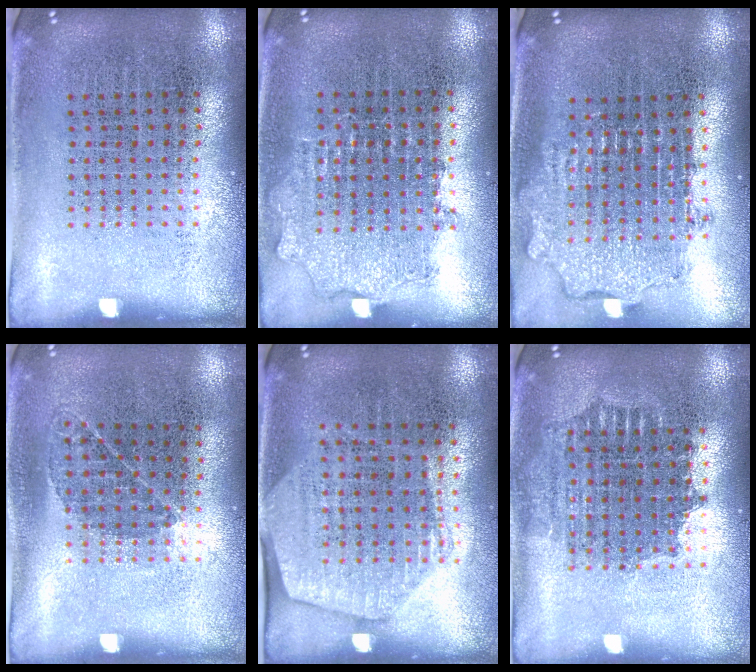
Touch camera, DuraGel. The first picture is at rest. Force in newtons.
{"total": 0.9, "press": 0.8, "slide": 0.2}
{"total": 1.9, "press": 1.4, "slide": 1.2}
{"total": 0.9, "press": 0.6, "slide": 0.7}
{"total": 1.6, "press": 1.4, "slide": 0.8}
{"total": 1.6, "press": 1.3, "slide": 0.8}